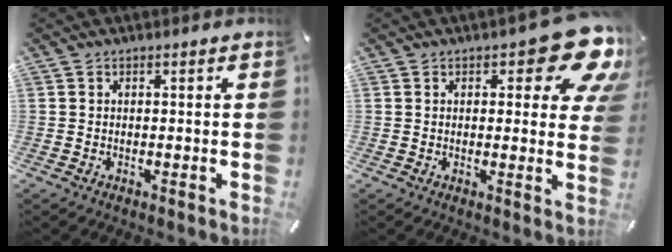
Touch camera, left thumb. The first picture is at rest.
{"total": 12.4, "force": [6.1, 5.1, 9.5], "torque": [-0.107, -0.046, 0.101]}